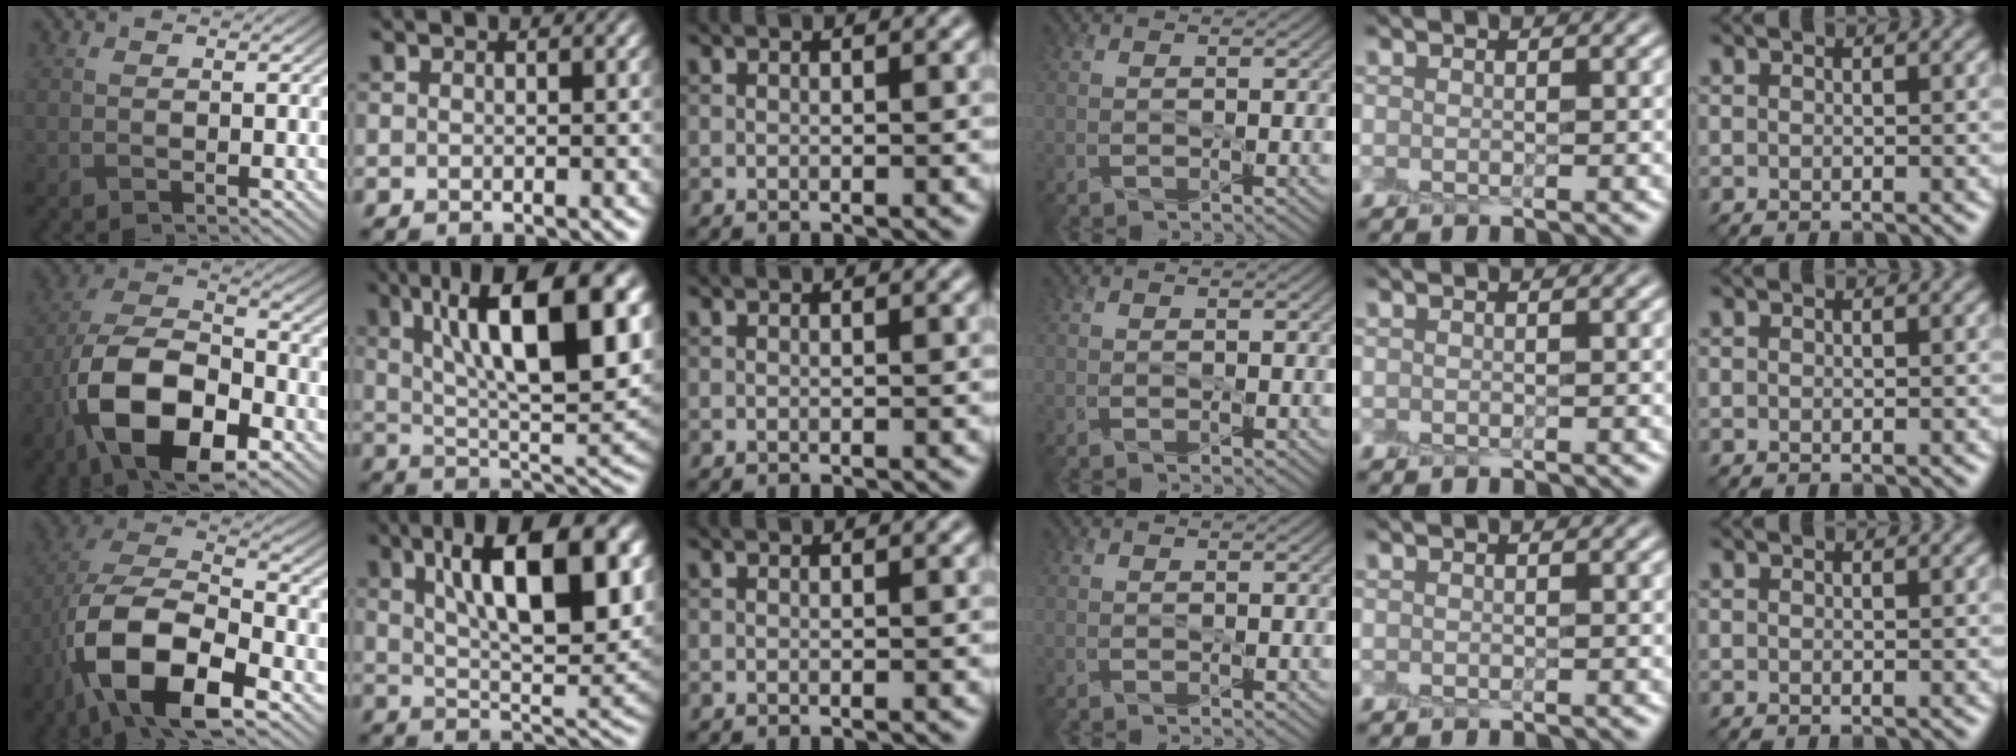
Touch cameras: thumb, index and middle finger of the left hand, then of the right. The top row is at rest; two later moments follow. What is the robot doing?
{"motion": "peel", "object": "shipping label"}